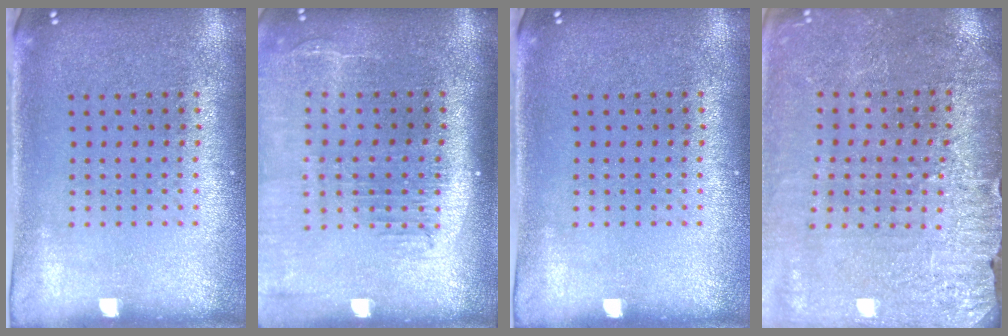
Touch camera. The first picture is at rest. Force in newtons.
{"total": 2.2, "press": 1.8, "slide": 1.3}
{"total": 0.0}
{"total": 3.0, "press": 3.0, "slide": 0.2}